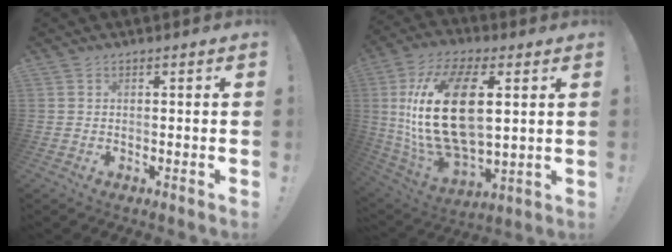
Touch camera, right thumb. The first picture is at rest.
{"total": 23.9, "force": [4.2, 12.6, 19.9], "torque": [-0.398, -0.005, 0.071]}